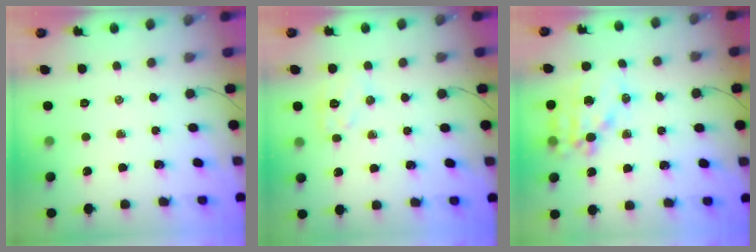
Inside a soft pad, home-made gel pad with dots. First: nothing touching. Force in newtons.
{"total": 7.2, "press": 7.2, "slide": 0.3}
{"total": 14.0, "press": 13.6, "slide": 3.1}